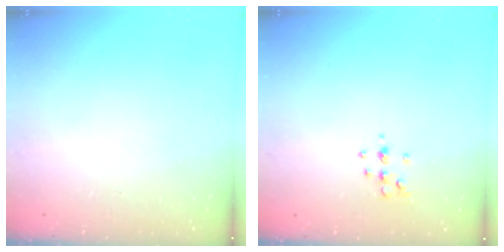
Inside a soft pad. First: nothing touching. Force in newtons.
{"total": 4.8, "press": 4.4, "slide": 1.8}